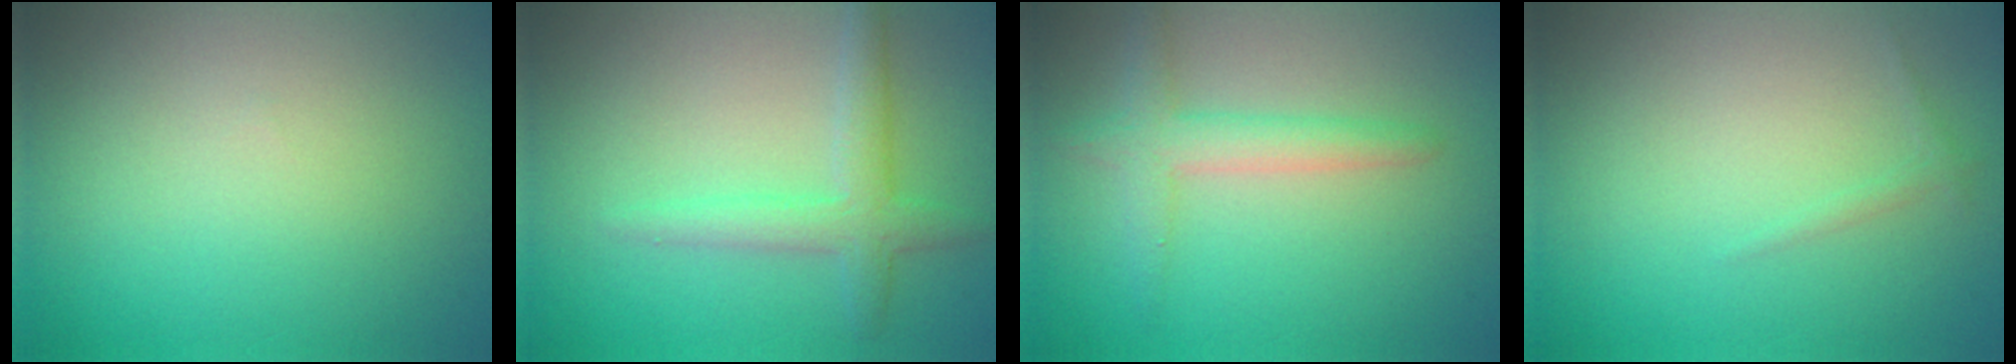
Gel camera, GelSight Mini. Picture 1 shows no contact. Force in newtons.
{"total": 2.8, "press": 2.8, "slide": 0.1}
{"total": 2.6, "press": 2.6, "slide": 0.2}
{"total": 0.6, "press": 0.6, "slide": 0.0}